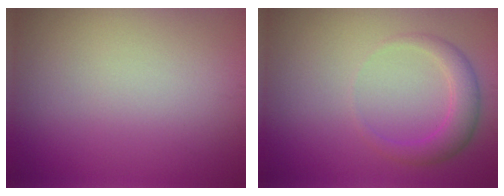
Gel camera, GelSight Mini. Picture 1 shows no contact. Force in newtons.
{"total": 2.7, "press": 2.7, "slide": 0.1}